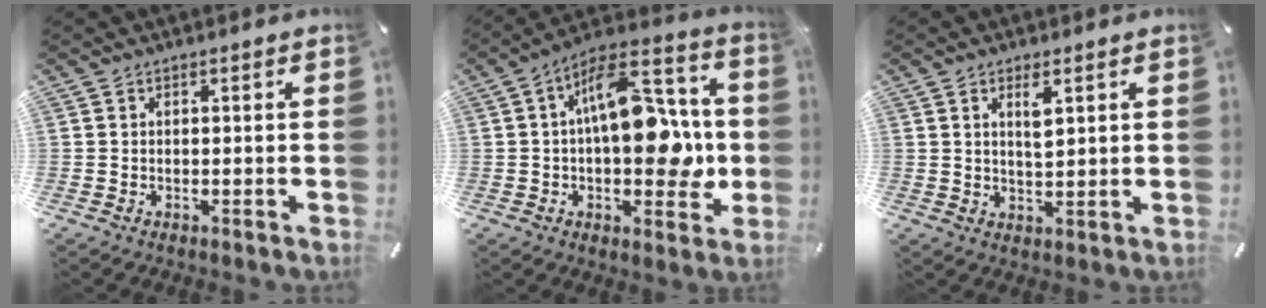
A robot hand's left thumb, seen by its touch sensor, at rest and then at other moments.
{"total": 17.8, "force": [1.8, 9.7, 14.8], "torque": [-0.199, -0.007, 0.033]}
{"total": 4.1, "force": [1.8, 1.4, 3.4], "torque": [-0.056, -0.004, 0.027]}